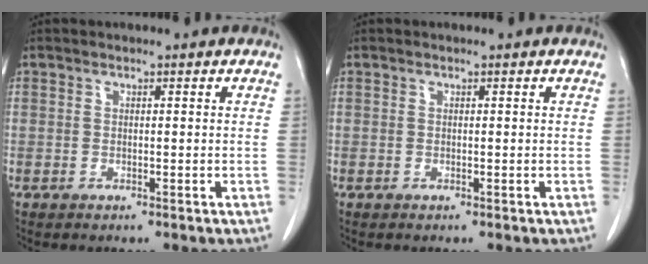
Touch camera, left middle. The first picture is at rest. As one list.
[{"total": 0.0}]